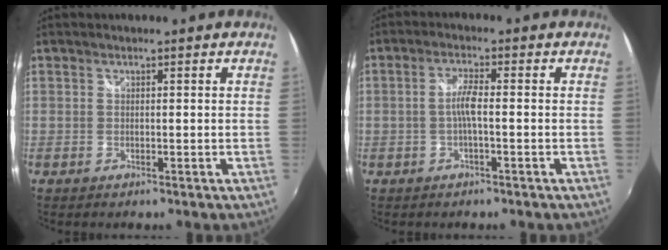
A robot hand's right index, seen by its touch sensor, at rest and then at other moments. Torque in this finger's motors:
{"motor_torque": [0.48, -0.07, 0.27, 0.08]}